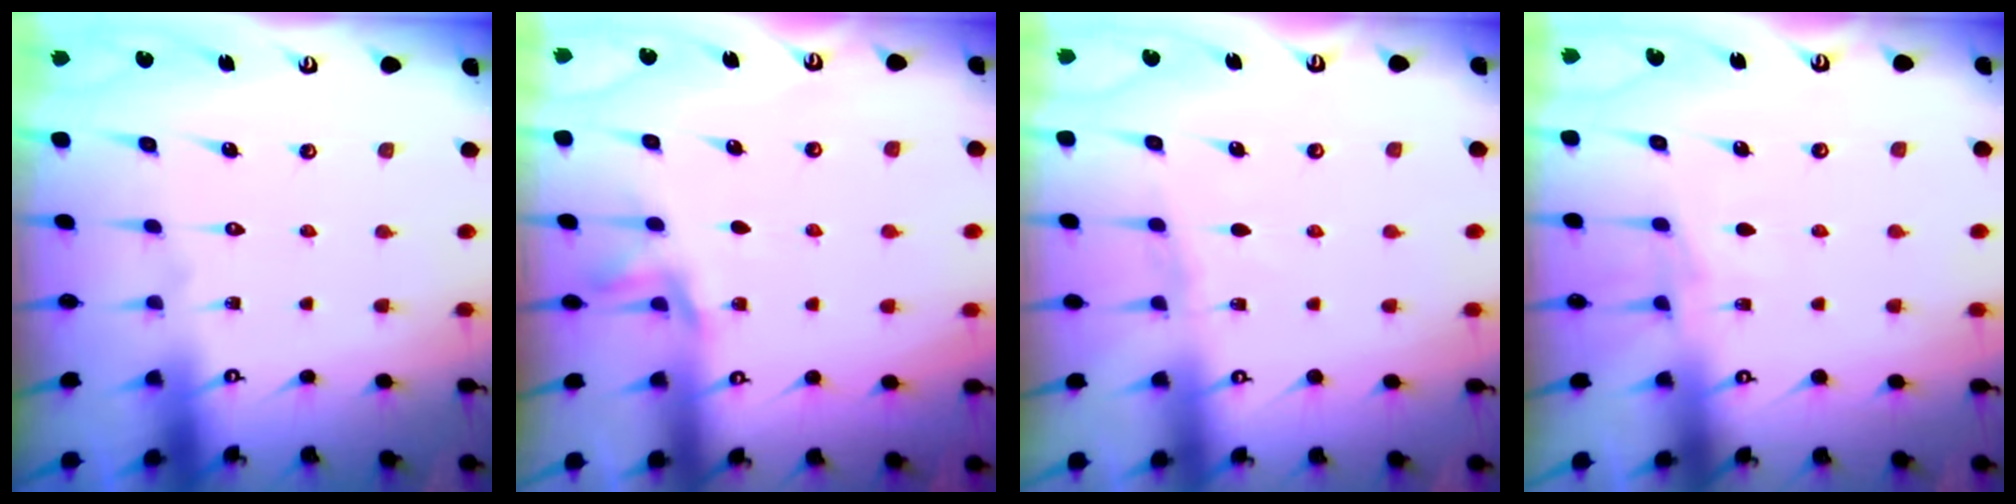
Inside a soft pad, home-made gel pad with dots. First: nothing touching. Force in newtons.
{"total": 1.6, "press": 1.5, "slide": 0.6}
{"total": 1.9, "press": 1.9, "slide": 0.3}
{"total": 4.9, "press": 4.9, "slide": 0.4}